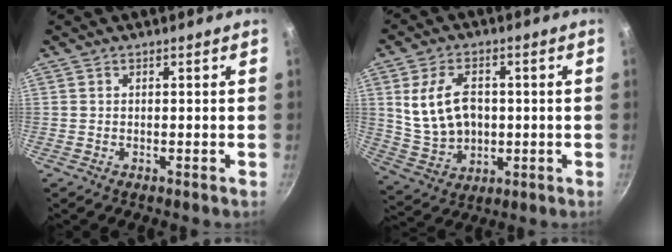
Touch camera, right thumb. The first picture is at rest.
{"total": 11.9, "force": [1.7, 8.2, 8.4], "torque": [-0.139, -0.003, 0.045]}